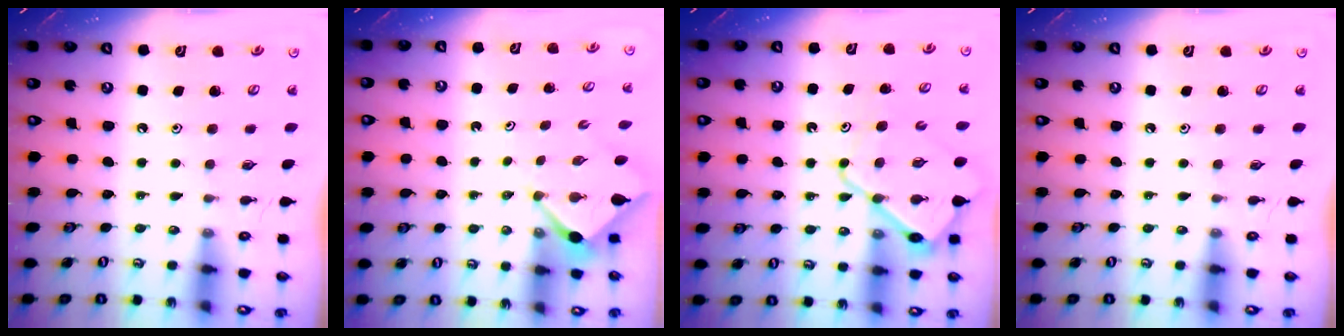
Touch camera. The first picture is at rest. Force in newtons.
{"total": 2.6, "press": 2.6, "slide": 0.3}
{"total": 13.2, "press": 13.1, "slide": 1.6}
{"total": 0.0}